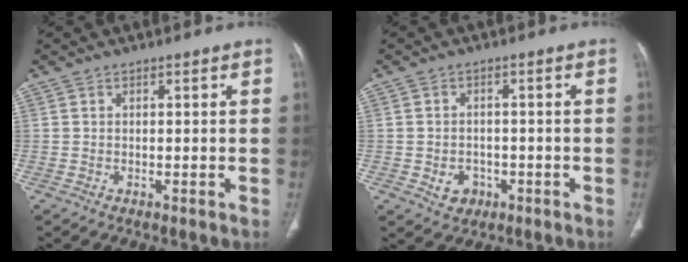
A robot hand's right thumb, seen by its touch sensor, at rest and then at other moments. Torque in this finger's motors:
{"motor_torque": [-0.23, 0.31, -0.15, -0.01, 0.11]}